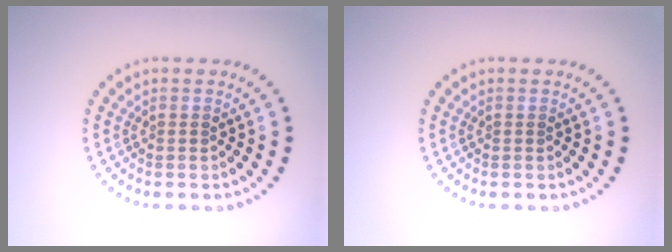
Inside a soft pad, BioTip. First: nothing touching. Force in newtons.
{"total": 0.0}